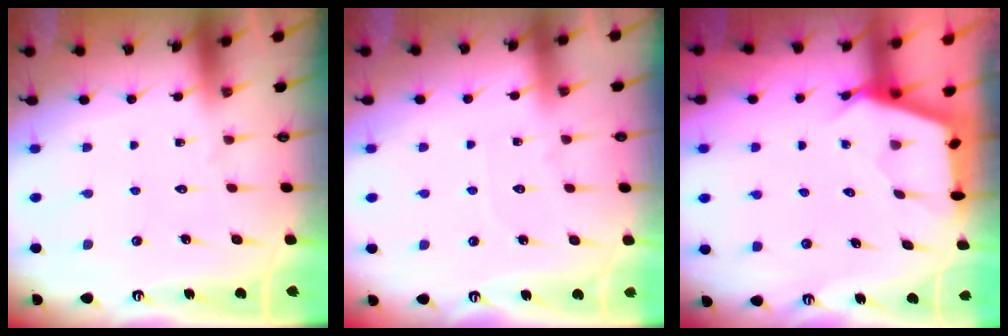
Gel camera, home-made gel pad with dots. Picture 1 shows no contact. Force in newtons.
{"total": 2.9, "press": 2.8, "slide": 0.4}
{"total": 2.6, "press": 2.5, "slide": 0.3}